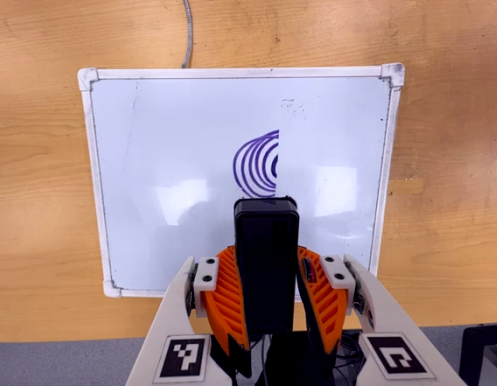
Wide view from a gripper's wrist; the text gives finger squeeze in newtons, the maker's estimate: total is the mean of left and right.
{"total": 6.0, "left": 5.4, "right": 6.7}